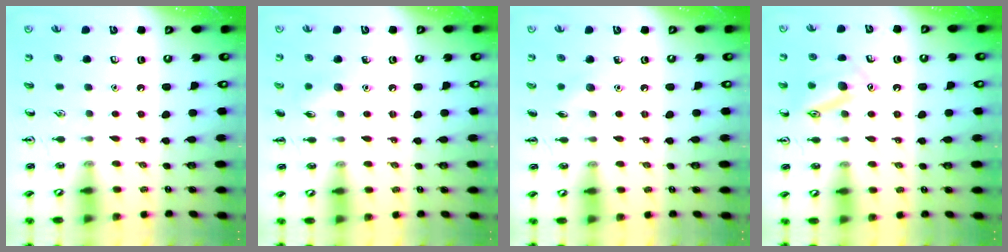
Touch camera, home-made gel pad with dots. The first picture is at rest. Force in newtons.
{"total": 6.7, "press": 6.4, "slide": 1.9}
{"total": 4.7, "press": 4.5, "slide": 1.2}
{"total": 14.0, "press": 13.9, "slide": 1.1}